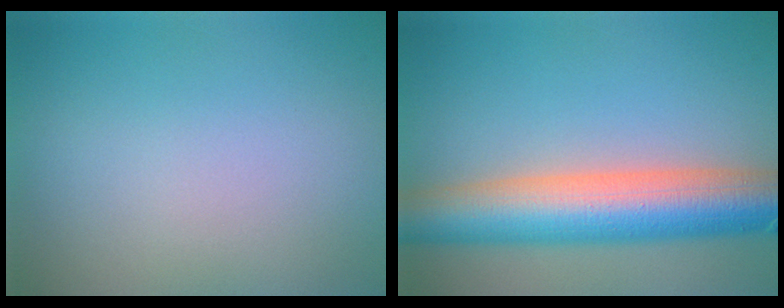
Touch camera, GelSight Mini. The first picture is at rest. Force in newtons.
{"total": 10.1, "press": 10.1, "slide": 0.4}